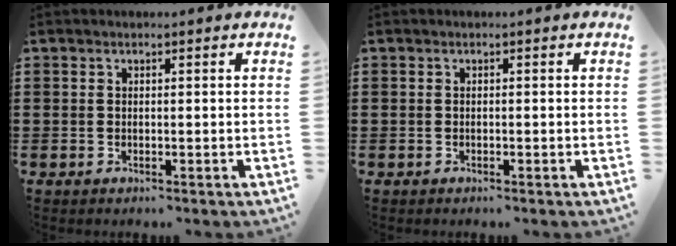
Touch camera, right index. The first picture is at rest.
{"total": 0.0}